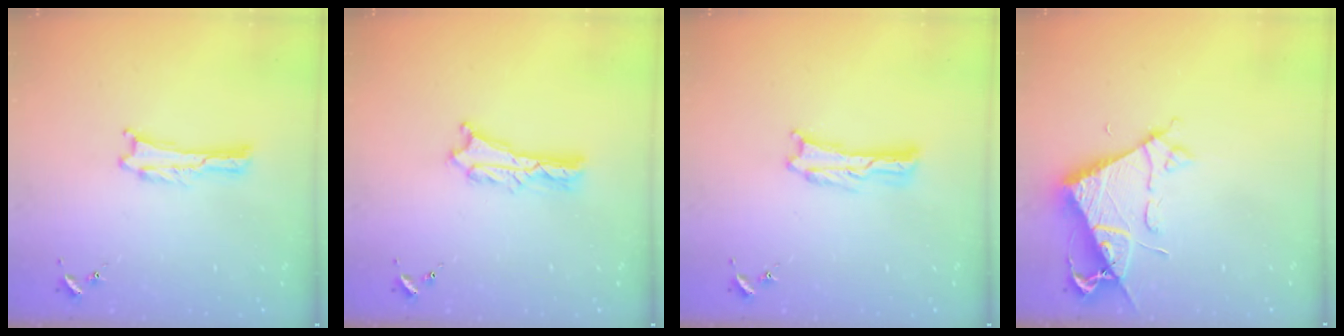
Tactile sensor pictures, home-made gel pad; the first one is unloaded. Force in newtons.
{"total": 2.7, "press": 2.6, "slide": 0.3}
{"total": 0.8, "press": 0.8, "slide": 0.2}
{"total": 6.5, "press": 6.5, "slide": 0.7}